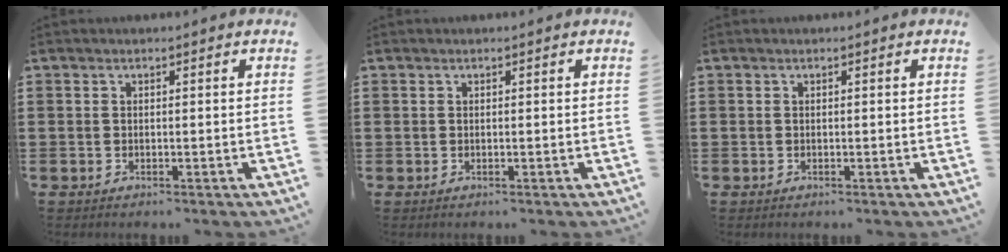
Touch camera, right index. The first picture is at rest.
{"total": 0.0}
{"total": 0.0}